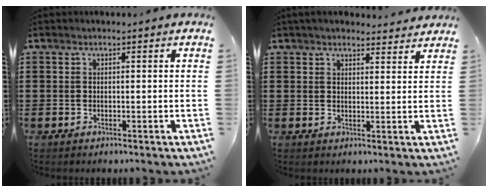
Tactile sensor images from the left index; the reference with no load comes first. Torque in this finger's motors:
{"motor_torque": [2.14, 0.00, 0.48, 0.08]}